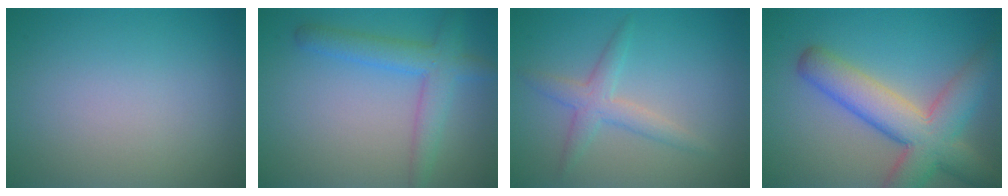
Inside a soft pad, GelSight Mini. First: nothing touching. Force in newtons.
{"total": 3.9, "press": 3.9, "slide": 0.1}
{"total": 2.6, "press": 2.6, "slide": 0.2}
{"total": 8.3, "press": 8.3, "slide": 0.7}